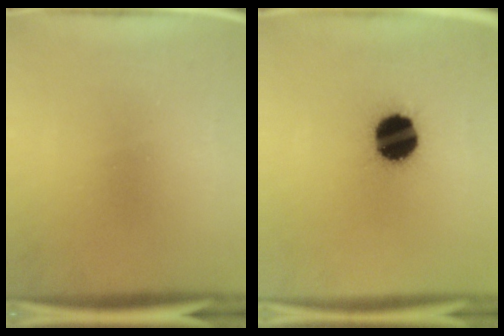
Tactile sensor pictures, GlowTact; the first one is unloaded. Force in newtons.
{"total": 14.7}